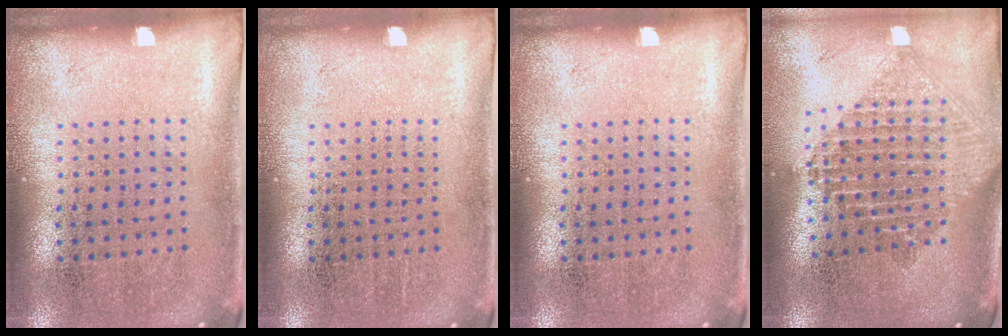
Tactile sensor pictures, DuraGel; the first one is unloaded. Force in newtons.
{"total": 0.0}
{"total": 0.0}
{"total": 2.2, "press": 1.7, "slide": 1.4}